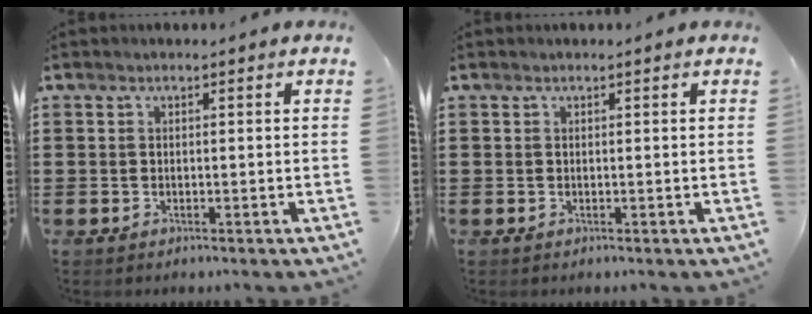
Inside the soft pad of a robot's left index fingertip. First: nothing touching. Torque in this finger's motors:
{"motor_torque": [-0.02, -0.01, 0.00, 0.00]}